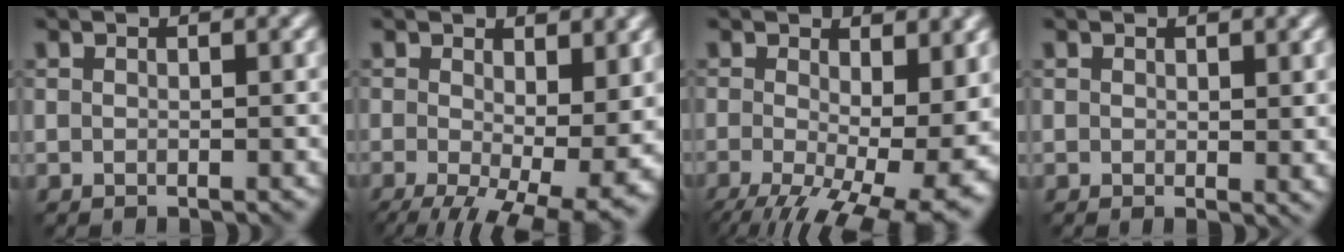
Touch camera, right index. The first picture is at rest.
{"total": 12.6, "force": [-2.8, 6.3, 10.6], "torque": [-0.182, -0.044, -0.018]}
{"total": 14.1, "force": [-3.6, 6.8, 11.8], "torque": [-0.201, -0.040, -0.034]}
{"total": 1.3, "force": [0.3, 0.4, 1.2], "torque": [-0.022, -0.007, 0.009]}